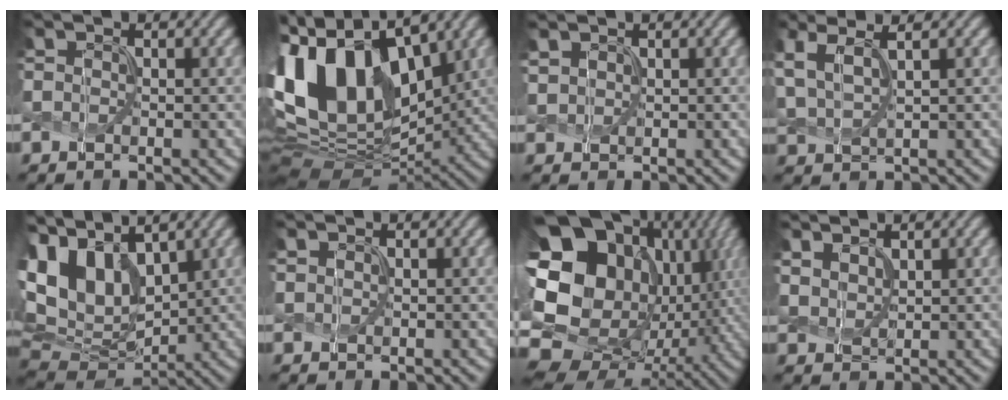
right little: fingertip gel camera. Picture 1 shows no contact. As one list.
[{"total": 15.8, "force": [2.3, 10.4, 11.7], "torque": [-0.244, 0.013, 0.050]}, {"total": 1.2, "force": [0.9, 0.7, 0.3], "torque": [-0.015, 0.002, 0.025]}, {"total": 4.3, "force": [2.4, 1.4, 3.3], "torque": [-0.087, 0.014, 0.049]}, {"total": 13.5, "force": [5.5, 8.4, 9.1], "torque": [-0.202, 0.022, 0.101]}, {"total": 0.7, "force": [0.6, 0.2, 0.2], "torque": [-0.011, 0.001, 0.016]}, {"total": 23.4, "force": [2.6, 19.4, 12.7], "torque": [-0.268, 0.005, 0.035]}, {"total": 2.4, "force": [1.8, 1.1, 1.1], "torque": [-0.034, 0.003, 0.044]}]